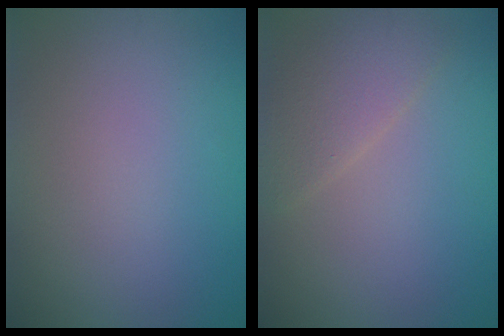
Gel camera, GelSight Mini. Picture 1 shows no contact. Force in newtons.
{"total": 2.9, "press": 2.9, "slide": 0.1}